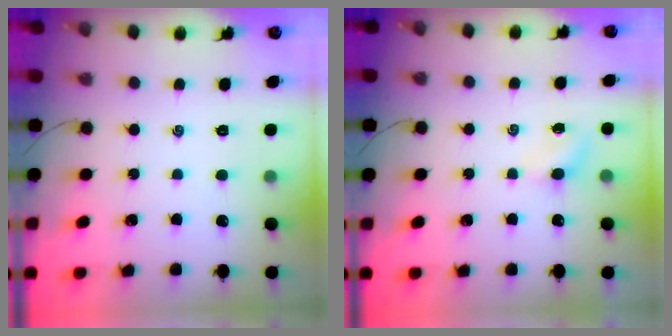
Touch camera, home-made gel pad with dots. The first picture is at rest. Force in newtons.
{"total": 3.6, "press": 3.4, "slide": 1.1}